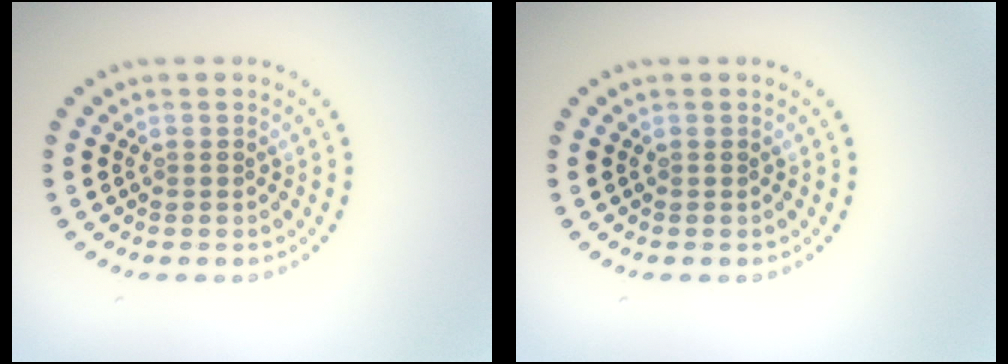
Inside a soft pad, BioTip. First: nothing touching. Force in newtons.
{"total": 0.0}